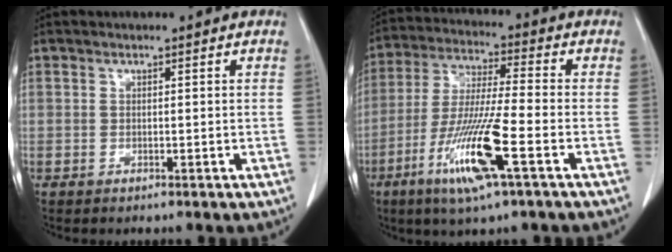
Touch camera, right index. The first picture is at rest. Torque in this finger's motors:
{"motor_torque": [1.16, -0.94, 0.35, 0.21]}